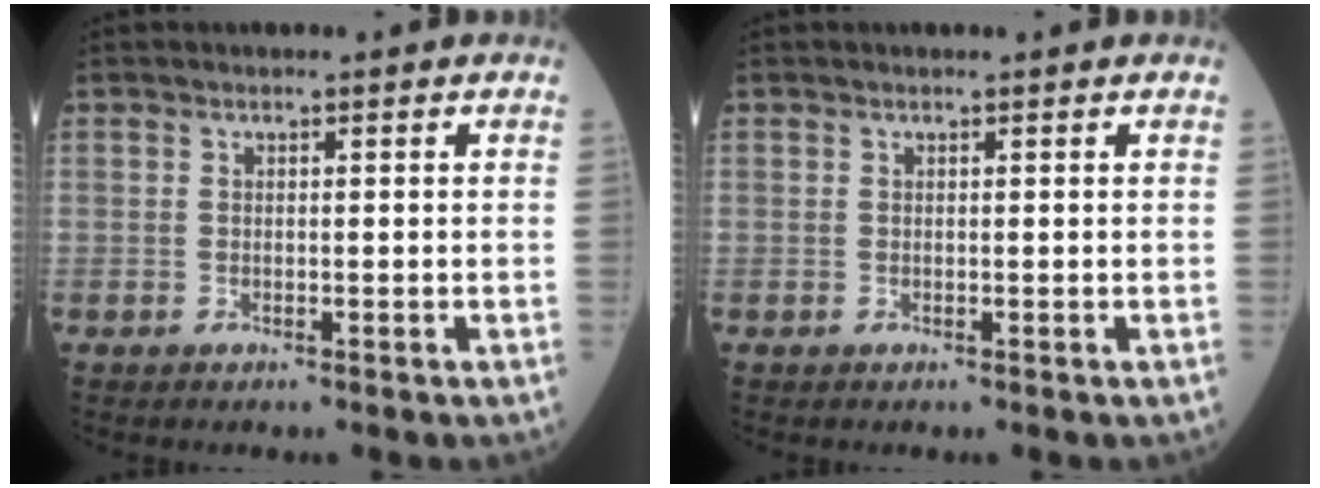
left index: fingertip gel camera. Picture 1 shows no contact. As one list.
[{"total": 0.0}]